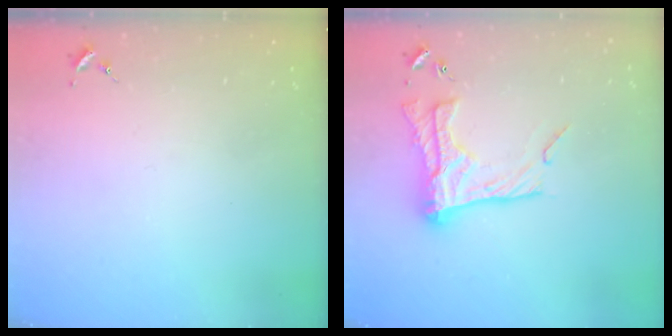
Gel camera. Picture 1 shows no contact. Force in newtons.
{"total": 18.9, "press": 18.9, "slide": 1.2}